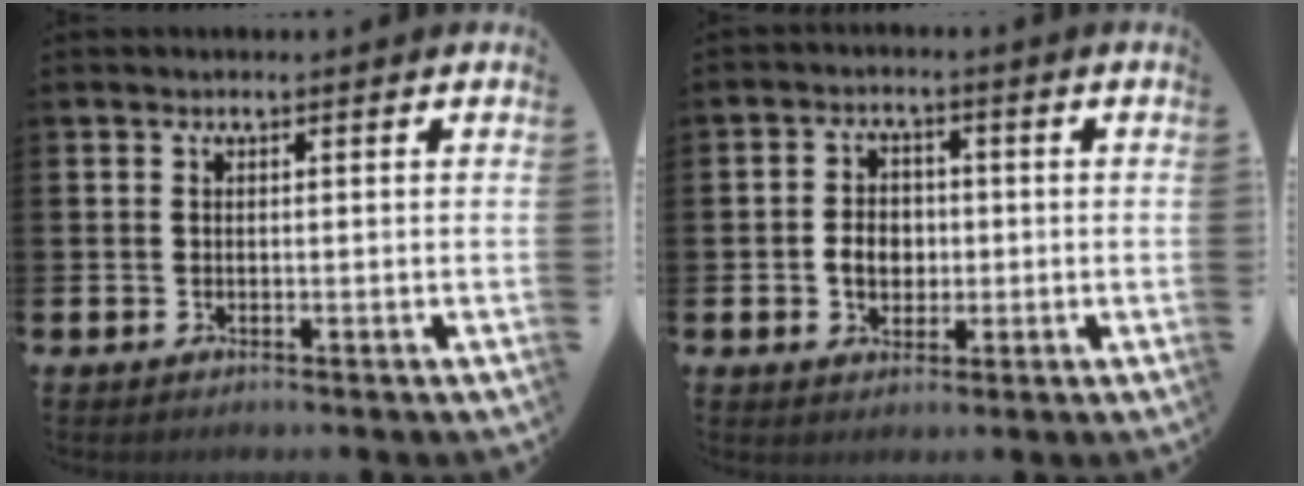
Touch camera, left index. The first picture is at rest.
{"total": 4.0, "force": [-0.4, 3.2, 2.4], "torque": [-0.029, 0.002, -0.017]}